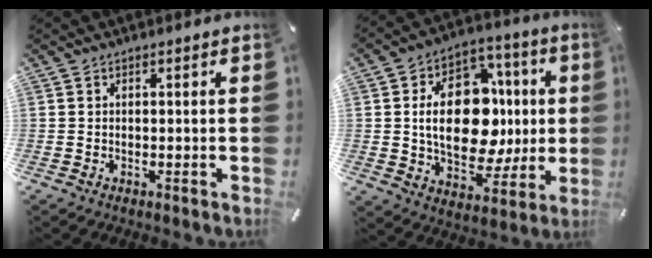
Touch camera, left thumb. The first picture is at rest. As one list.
[{"total": 20.7, "force": [0.8, 14.0, 15.3], "torque": [-0.261, -0.002, 0.017]}]